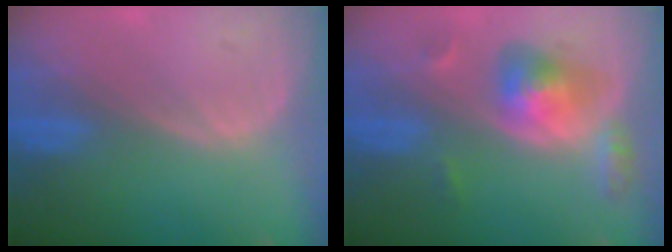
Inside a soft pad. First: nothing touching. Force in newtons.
{"total": 5.9, "press": 5.6, "slide": 1.8}